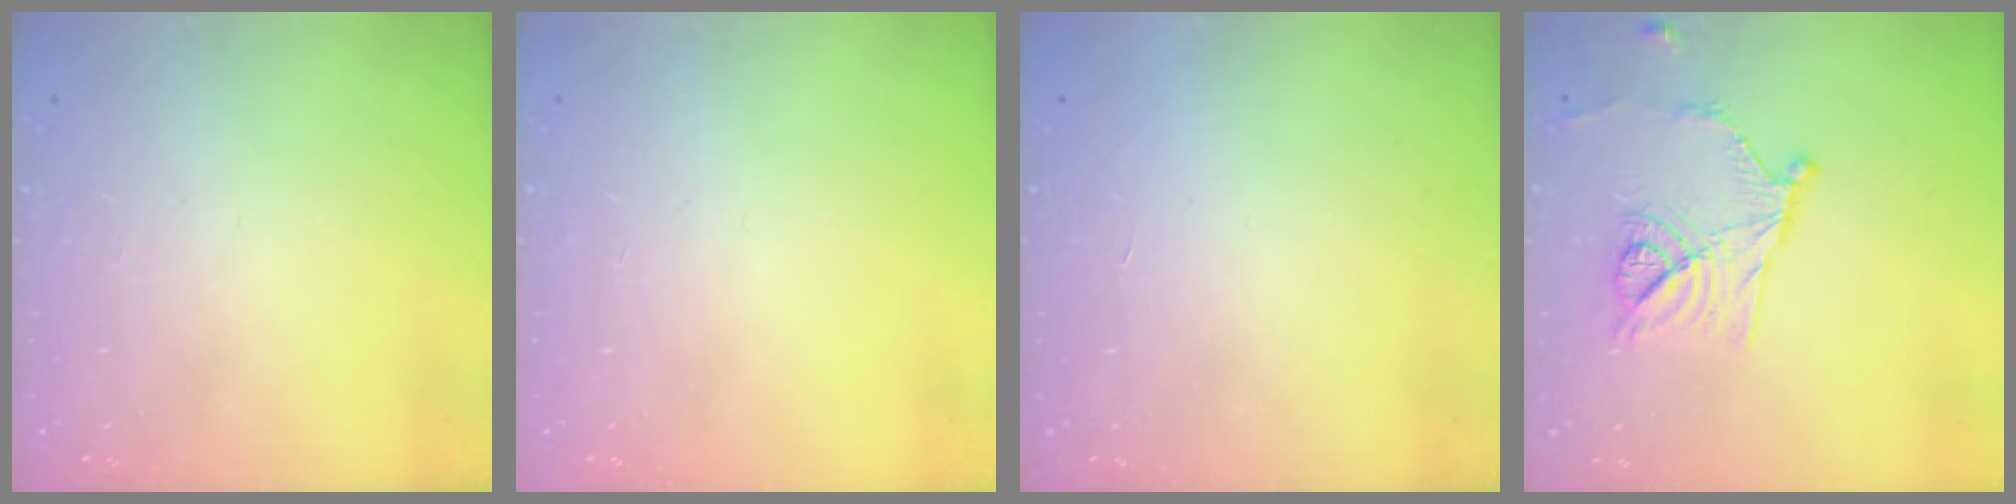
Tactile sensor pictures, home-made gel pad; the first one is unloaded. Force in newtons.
{"total": 0.0}
{"total": 1.6, "press": 1.6, "slide": 0.1}
{"total": 13.6, "press": 13.4, "slide": 2.4}